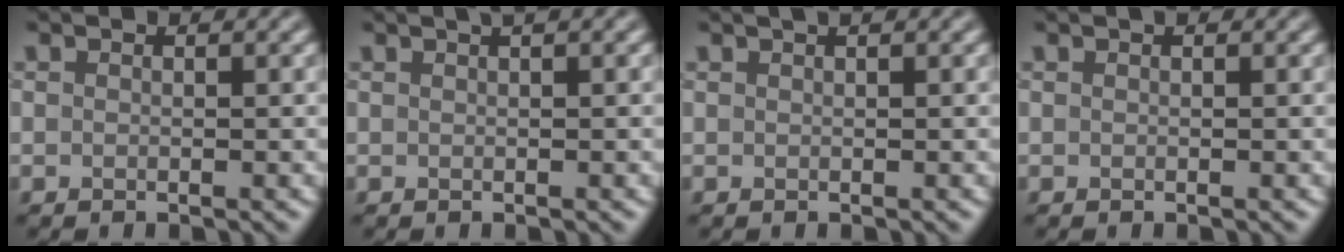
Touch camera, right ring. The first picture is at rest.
{"total": 1.7, "force": [1.0, 0.5, 1.3], "torque": [-0.016, 0.002, 0.009]}
{"total": 1.0, "force": [0.6, 0.3, 0.7], "torque": [-0.007, 0.000, 0.005]}
{"total": 0.0}